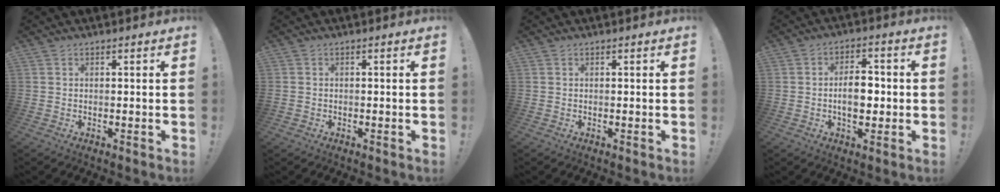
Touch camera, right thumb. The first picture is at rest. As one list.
[{"total": 0.8, "force": [-0.6, 0.3, 0.4], "torque": [-0.006, 0.001, -0.010]}, {"total": 0.0}, {"total": 8.0, "force": [-1.0, 5.0, 6.2], "torque": [-0.106, 0.009, -0.023]}]